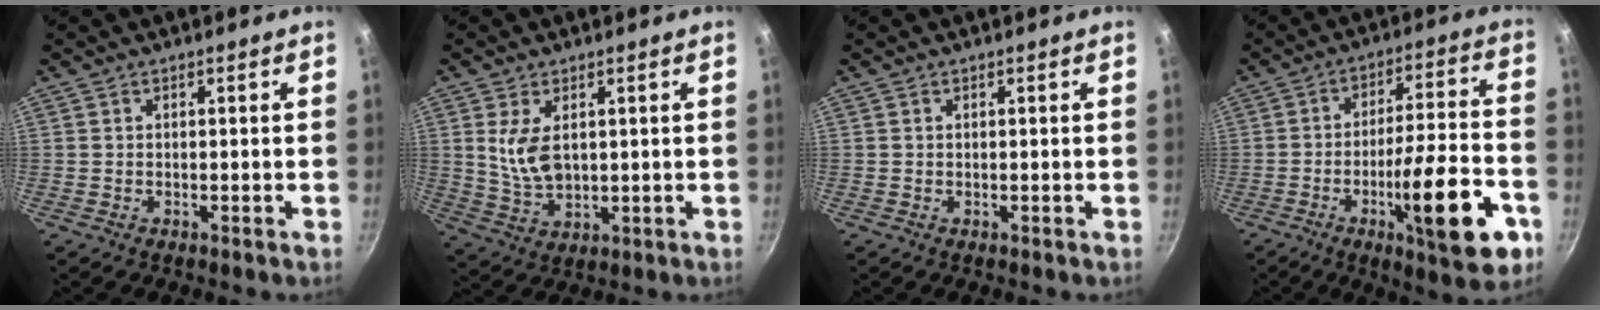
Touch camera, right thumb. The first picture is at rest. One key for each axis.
{"total": 7.3, "fx": 1.8, "fy": 4.2, "fz": 5.7, "tx": -0.104, "ty": -0.021, "tz": 0.042}
{"total": 0.0}
{"total": 19.6, "fx": -8.0, "fy": 4.7, "fz": 17.2, "tx": -0.230, "ty": 0.040, "tz": -0.116}